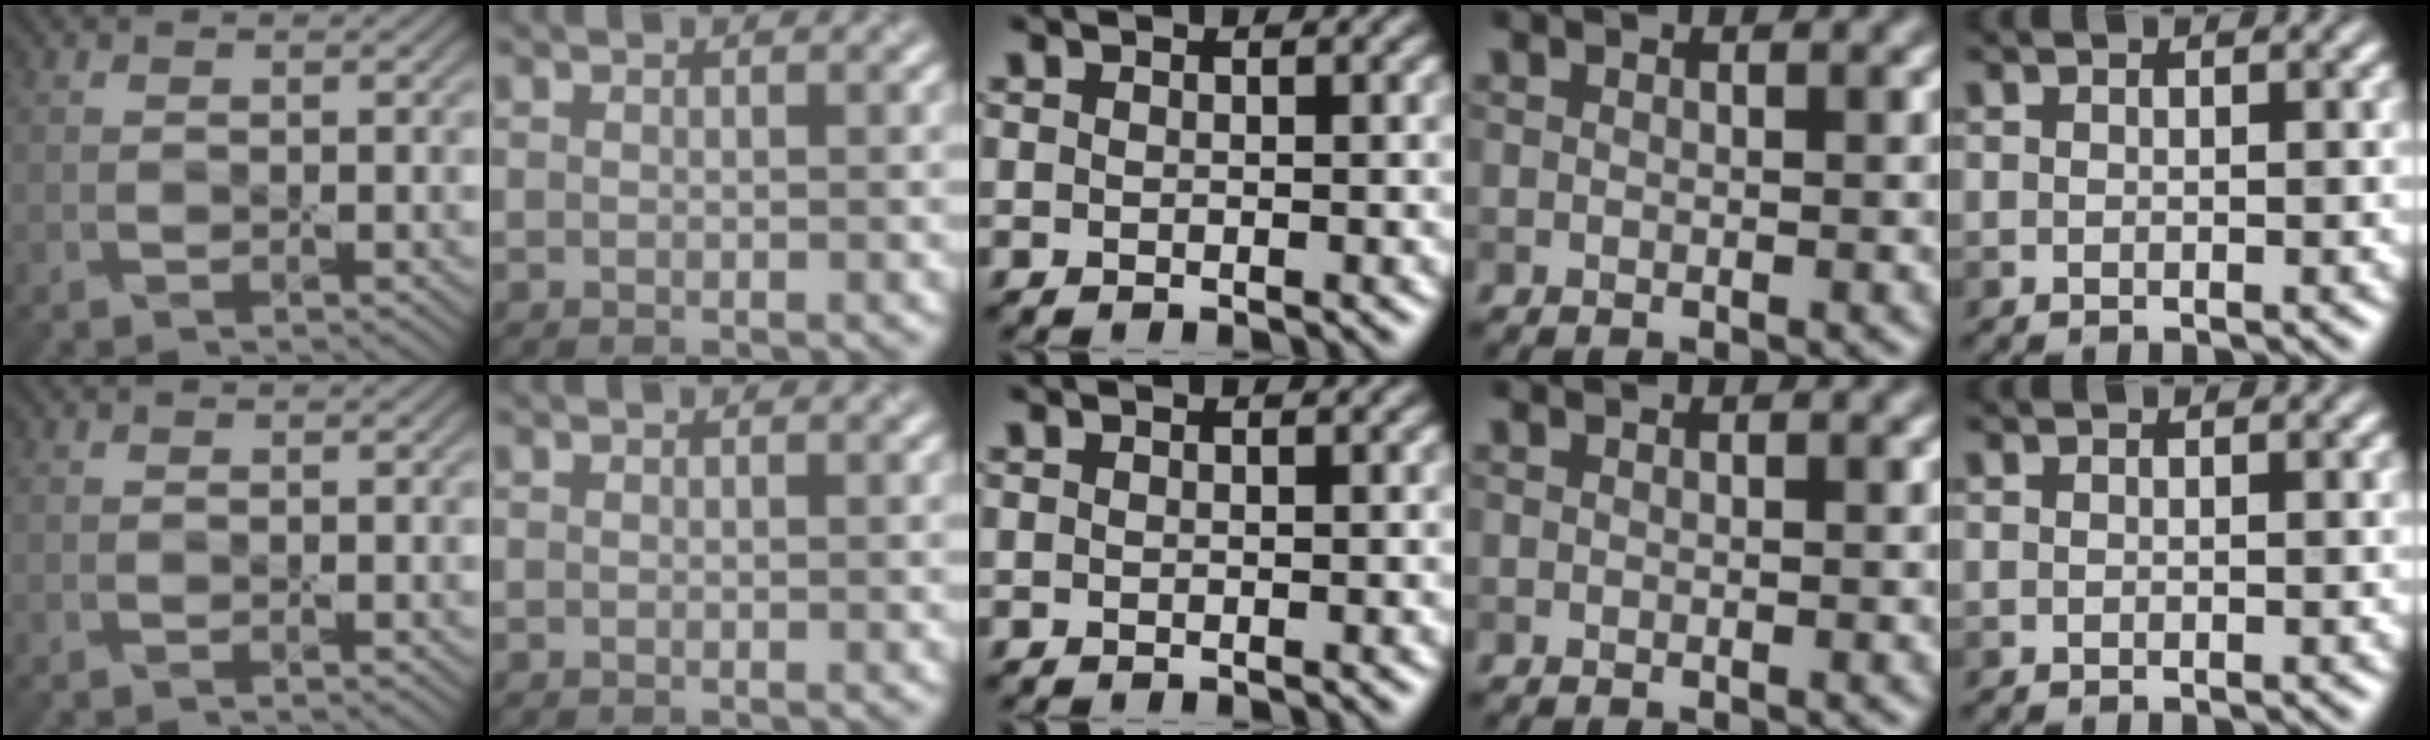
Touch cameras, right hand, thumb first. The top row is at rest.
{}